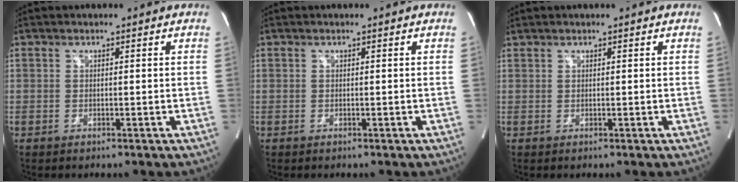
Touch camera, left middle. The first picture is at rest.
{"total": 0.0}
{"total": 0.6, "force": [0.6, 0.0, 0.1], "torque": [-0.009, 0.011, 0.017]}